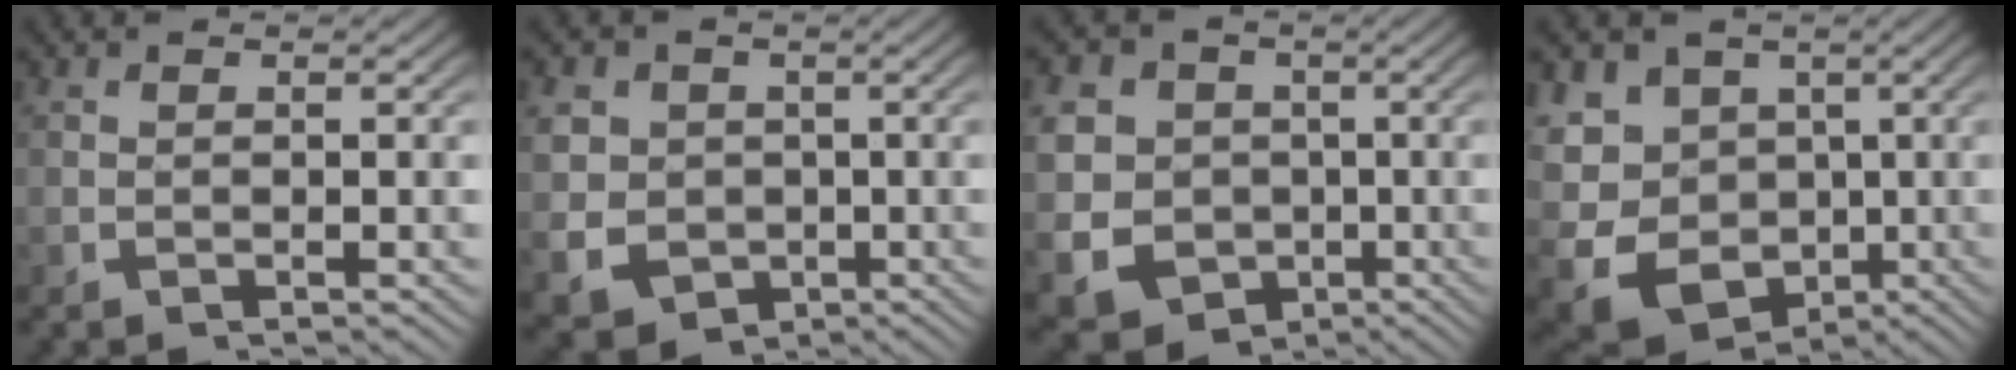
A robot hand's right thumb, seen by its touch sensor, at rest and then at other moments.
{"total": 10.1, "force": [-2.0, 8.9, 4.3], "torque": [-0.109, -0.054, -0.017]}
{"total": 15.9, "force": [-3.7, 14.1, 6.2], "torque": [-0.167, -0.074, -0.053]}
{"total": 15.6, "force": [-2.8, 13.1, 7.9], "torque": [-0.204, -0.074, -0.025]}